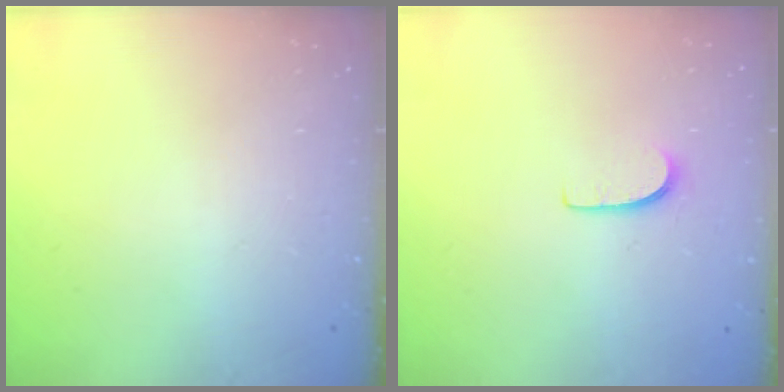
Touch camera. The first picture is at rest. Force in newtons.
{"total": 5.1, "press": 5.1, "slide": 0.5}